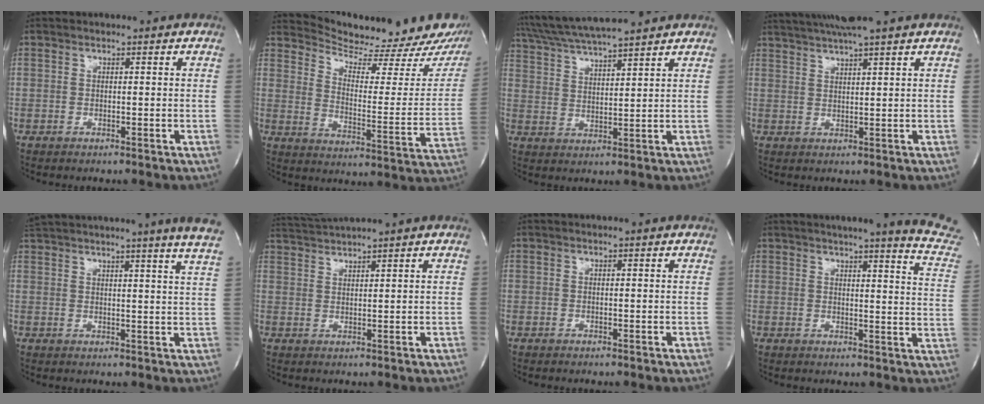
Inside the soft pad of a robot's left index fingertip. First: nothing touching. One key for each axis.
{"total": 20.0, "fx": 19.0, "fy": 2.0, "fz": 6.1, "tx": -0.085, "ty": -0.089, "tz": 0.242}
{"total": 13.3, "fx": 11.8, "fy": 0.6, "fz": 6.1, "tx": -0.118, "ty": 0.026, "tz": 0.198}
{"total": 10.0, "fx": 8.6, "fy": -0.4, "fz": 5.1, "tx": -0.091, "ty": 0.028, "tz": 0.123}
{"total": 16.4, "fx": 14.3, "fy": -2.5, "fz": 7.5, "tx": -0.128, "ty": -0.037, "tz": 0.178}
{"total": 4.5, "fx": 4.2, "fy": -1.6, "fz": 0.8, "tx": -0.017, "ty": 0.008, "tz": 0.082}
{"total": 0.0}
{"total": 15.8, "fx": 14.4, "fy": -0.4, "fz": 6.4, "tx": -0.075, "ty": -0.082, "tz": 0.148}